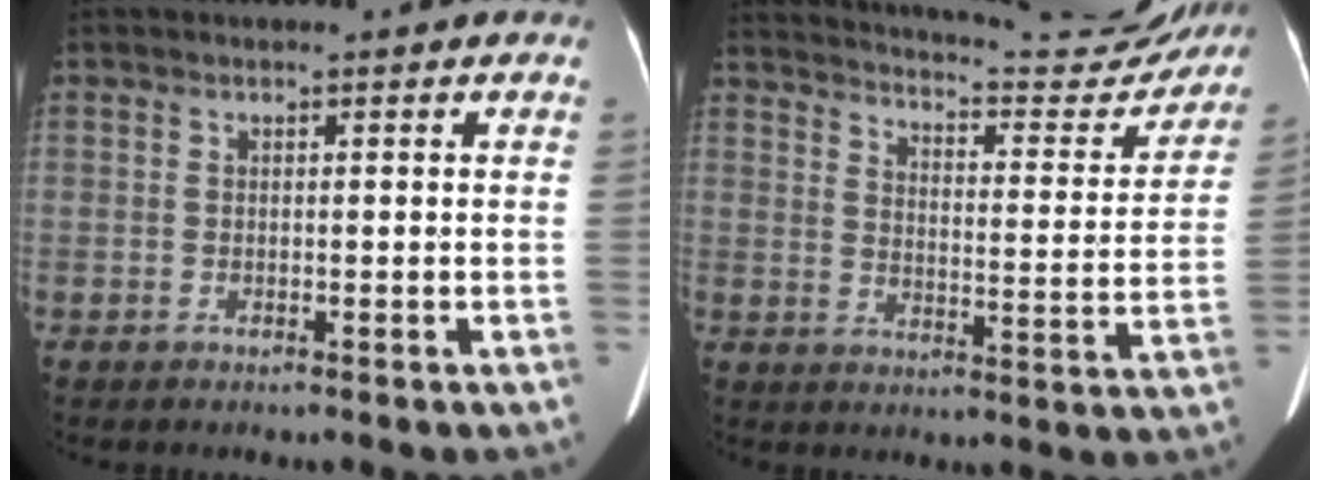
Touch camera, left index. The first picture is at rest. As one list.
[{"total": 24.3, "force": [22.9, 3.4, 7.5], "torque": [-0.111, -0.065, 0.287]}]